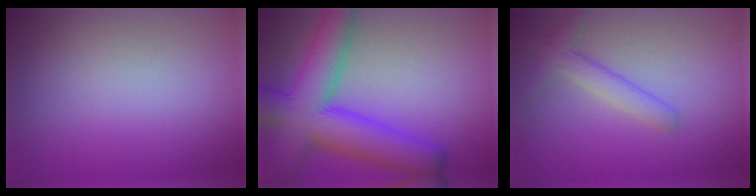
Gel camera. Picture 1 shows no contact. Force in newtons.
{"total": 10.4, "press": 10.4, "slide": 0.4}
{"total": 2.5, "press": 2.5, "slide": 0.2}